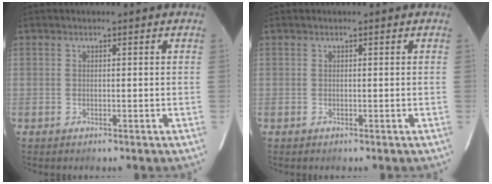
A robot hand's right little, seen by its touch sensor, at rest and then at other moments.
{"total": 0.0}